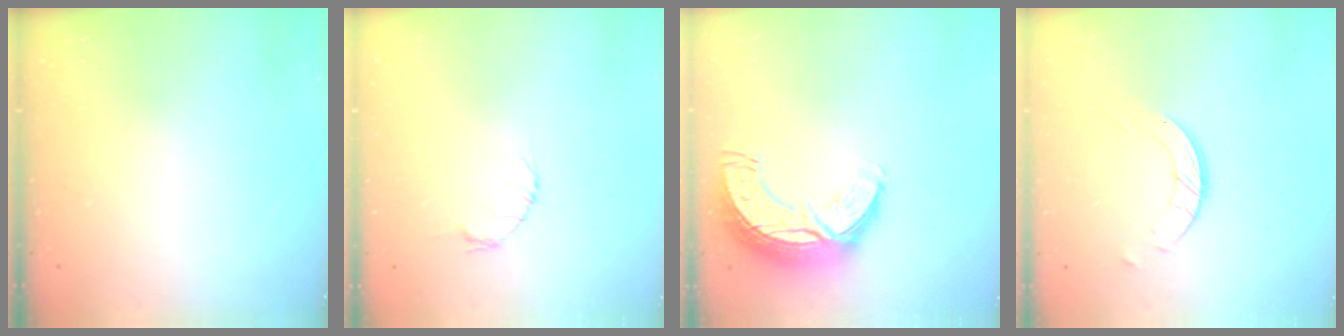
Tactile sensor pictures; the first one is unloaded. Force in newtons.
{"total": 2.7, "press": 2.7, "slide": 0.4}
{"total": 10.2, "press": 10.2, "slide": 0.6}
{"total": 5.9, "press": 5.9, "slide": 0.5}